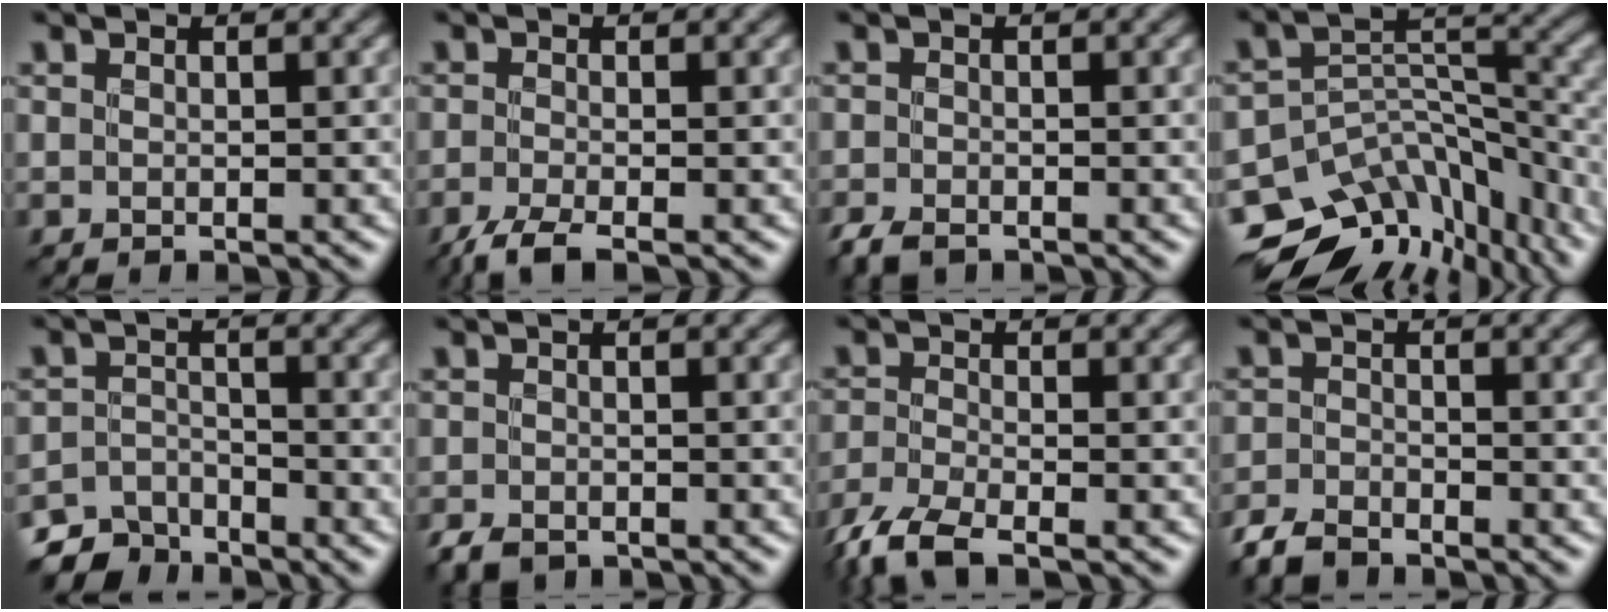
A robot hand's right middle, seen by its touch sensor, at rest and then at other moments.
{"total": 2.9, "force": [-2.1, 0.5, 1.9], "torque": [-0.043, -0.009, -0.050]}
{"total": 2.3, "force": [-1.9, 1.0, 1.0], "torque": [-0.021, -0.007, -0.041]}
{"total": 12.9, "force": [-8.9, 7.6, 5.6], "torque": [-0.102, 0.014, -0.115]}
{"total": 4.6, "force": [-4.1, 1.9, 0.8], "torque": [-0.006, -0.008, -0.079]}
{"total": 2.1, "force": [-1.7, 1.0, 0.8], "torque": [-0.013, -0.005, -0.036]}
{"total": 4.8, "force": [-3.6, 1.4, 2.9], "torque": [-0.069, -0.014, -0.084]}
{"total": 3.1, "force": [-2.8, 1.1, 1.0], "torque": [-0.021, -0.006, -0.063]}